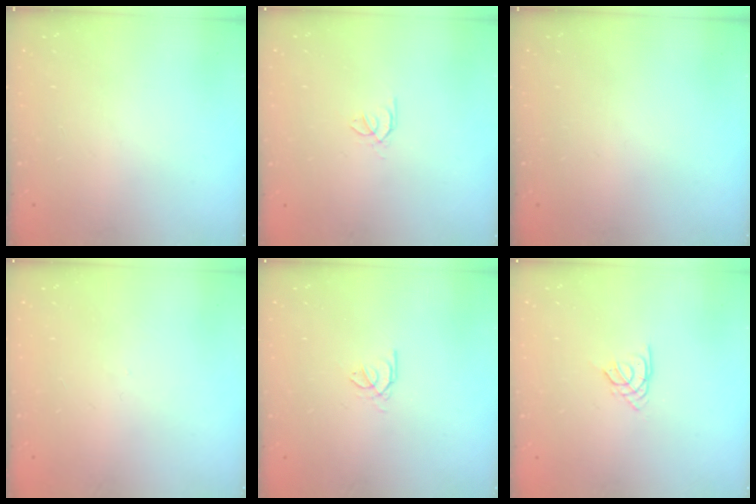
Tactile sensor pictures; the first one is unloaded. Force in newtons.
{"total": 0.5, "press": 0.4, "slide": 0.3}
{"total": 0.0}
{"total": 0.0}
{"total": 0.7, "press": 0.6, "slide": 0.4}
{"total": 2.5, "press": 2.4, "slide": 0.5}